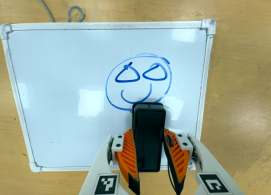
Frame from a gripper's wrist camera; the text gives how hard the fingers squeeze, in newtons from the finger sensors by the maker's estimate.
{"total": 4.8, "left": 3.0, "right": 6.6}